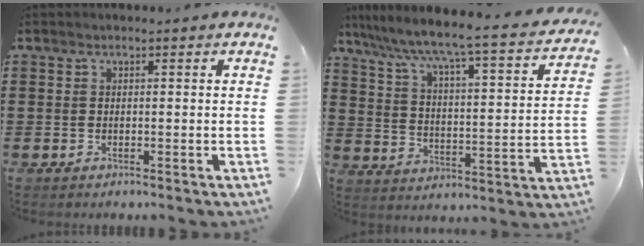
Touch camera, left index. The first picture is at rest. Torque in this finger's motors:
{"motor_torque": [1.77, -0.37, 0.59, 0.21]}